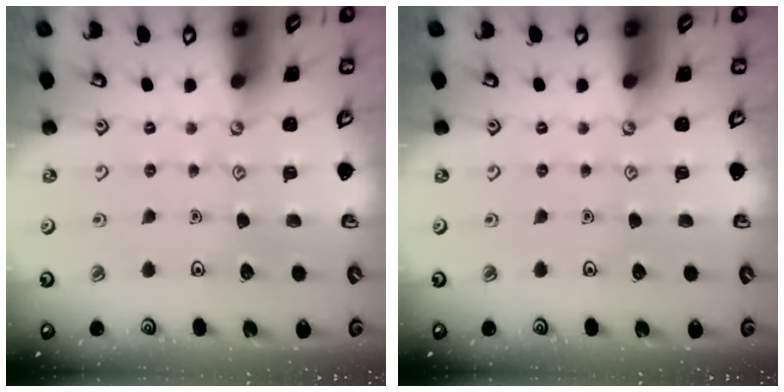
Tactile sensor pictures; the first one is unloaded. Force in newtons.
{"total": 0.0}